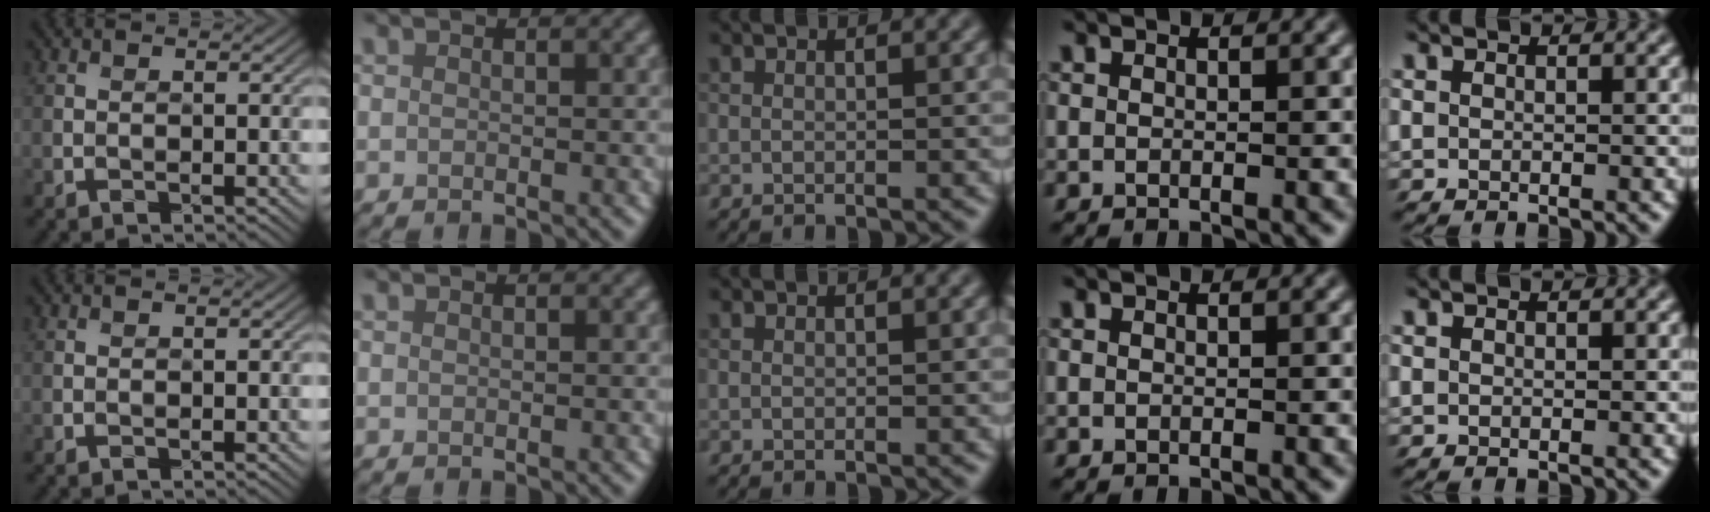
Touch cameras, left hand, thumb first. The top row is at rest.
{}